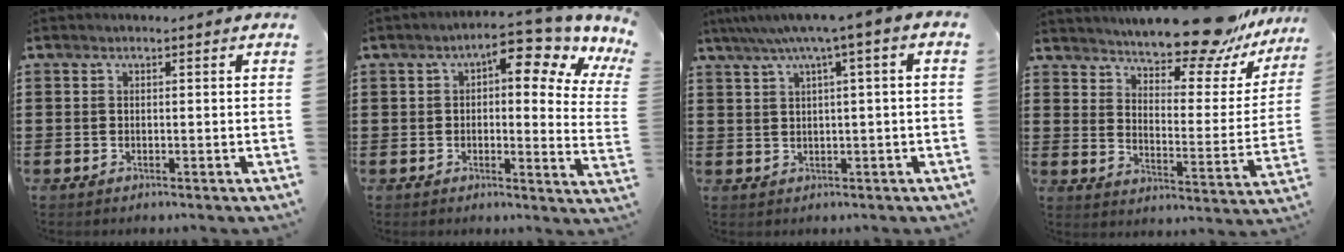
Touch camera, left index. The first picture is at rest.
{"total": 8.0, "force": [4.6, 1.8, 6.3], "torque": [-0.097, -0.025, 0.066]}
{"total": 4.6, "force": [1.2, -0.3, 4.4], "torque": [-0.086, -0.008, 0.015]}
{"total": 12.6, "force": [11.5, 1.2, 5.0], "torque": [-0.081, -0.085, 0.195]}